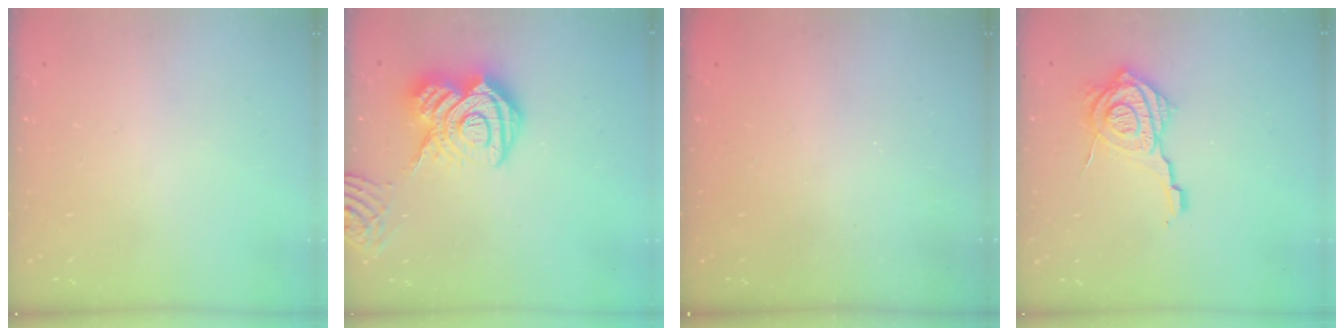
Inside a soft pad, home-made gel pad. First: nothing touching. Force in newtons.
{"total": 18.2, "press": 18.1, "slide": 2.0}
{"total": 2.3, "press": 2.2, "slide": 0.6}
{"total": 16.5, "press": 16.5, "slide": 1.8}